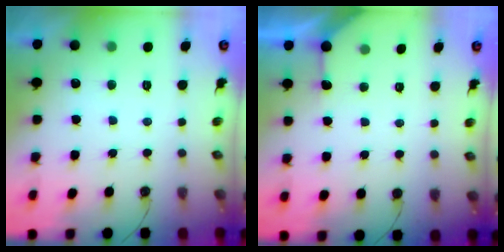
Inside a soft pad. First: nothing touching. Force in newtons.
{"total": 3.0, "press": 2.9, "slide": 0.4}